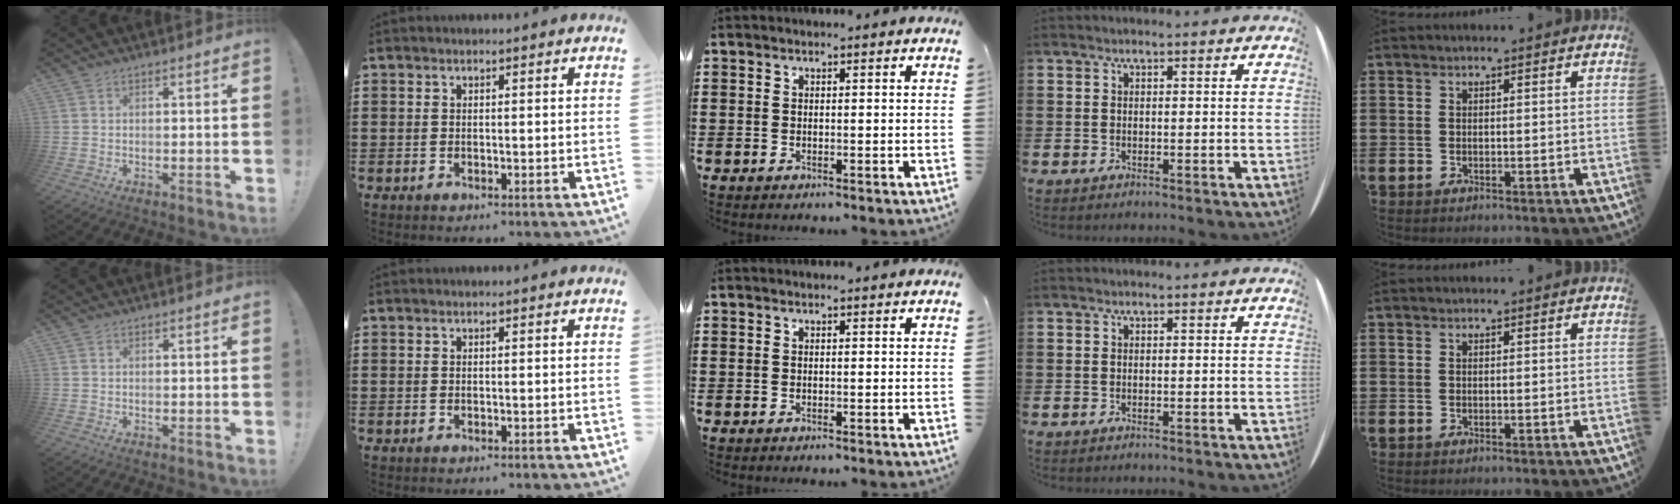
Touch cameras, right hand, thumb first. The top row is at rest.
{}